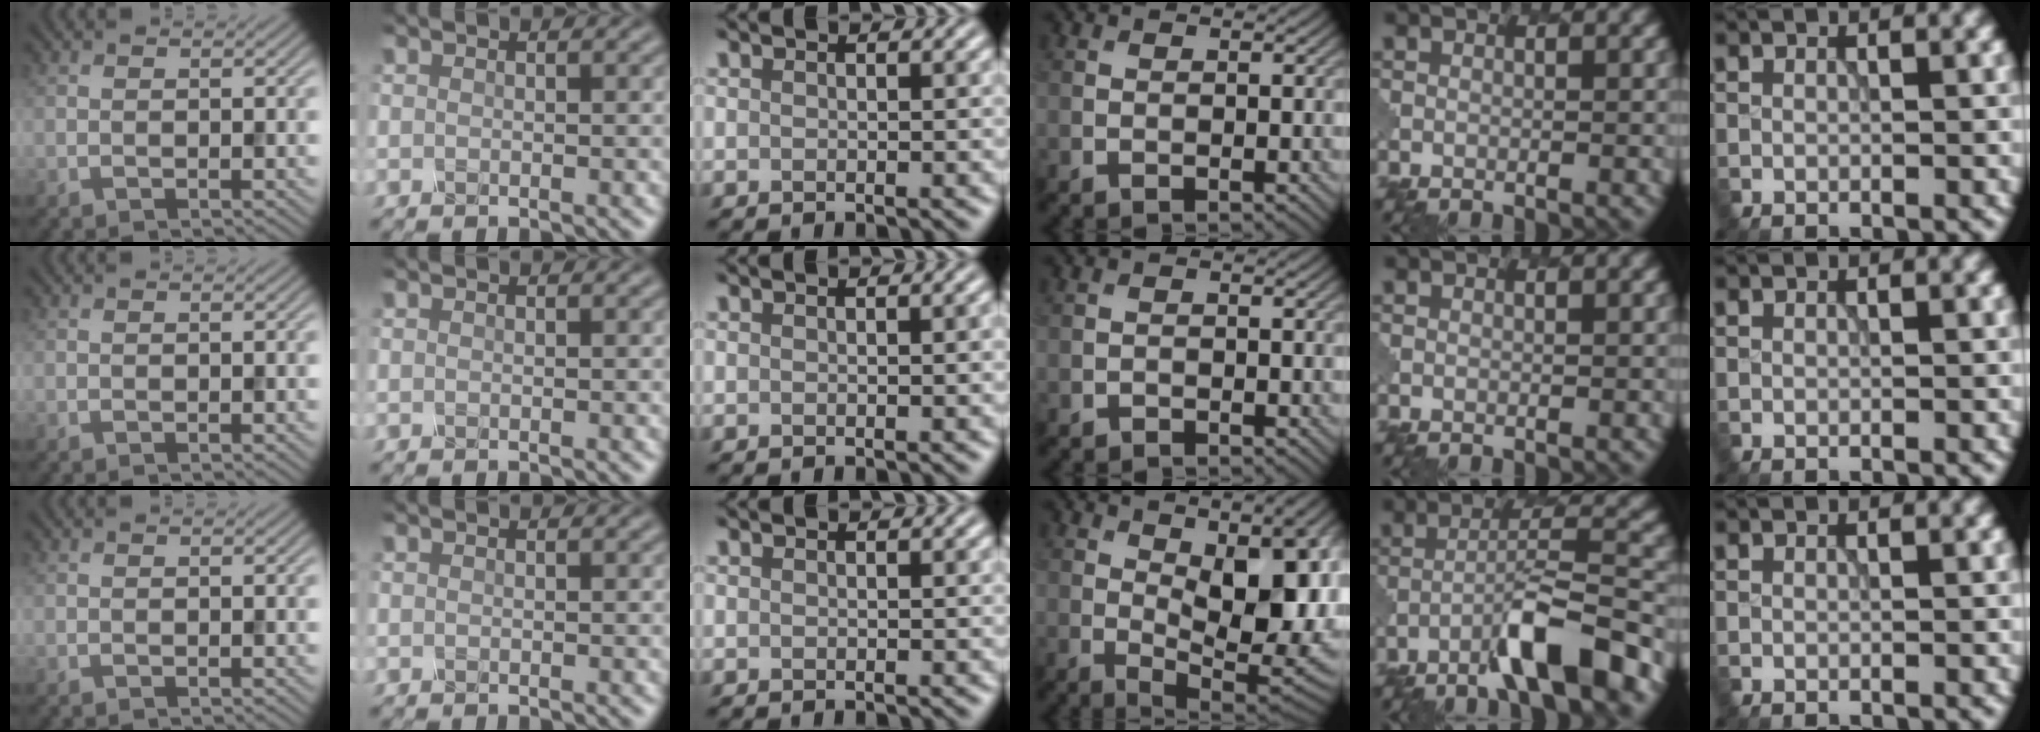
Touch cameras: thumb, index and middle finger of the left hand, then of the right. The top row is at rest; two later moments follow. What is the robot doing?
{"motion": "unscrew", "object": "spray bottle"}